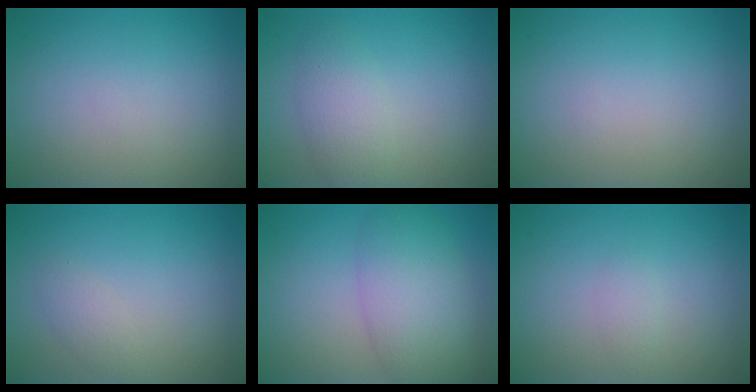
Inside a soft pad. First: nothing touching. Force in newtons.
{"total": 2.8, "press": 2.8, "slide": 0.1}
{"total": 0.0}
{"total": 1.1, "press": 1.1, "slide": 0.0}
{"total": 5.8, "press": 5.8, "slide": 0.2}
{"total": 0.8, "press": 0.8, "slide": 0.1}